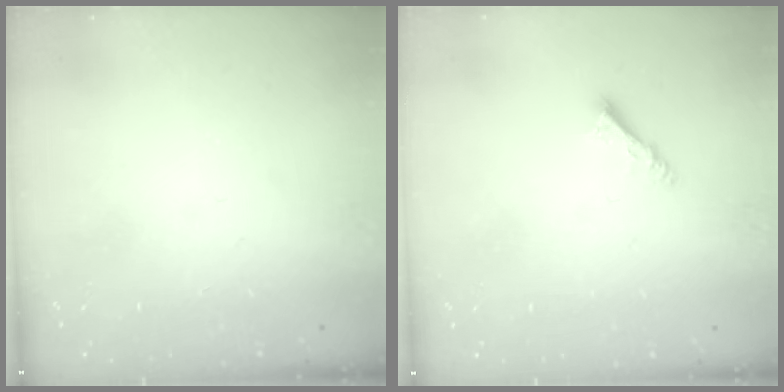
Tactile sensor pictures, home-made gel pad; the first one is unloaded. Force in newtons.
{"total": 3.9, "press": 3.9, "slide": 0.3}